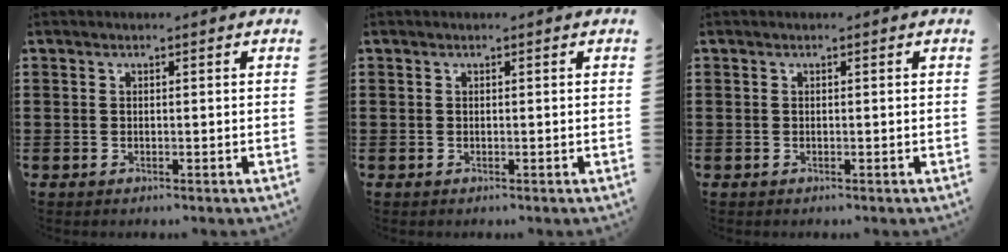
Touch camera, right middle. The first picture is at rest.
{"total": 0.0}
{"total": 0.0}